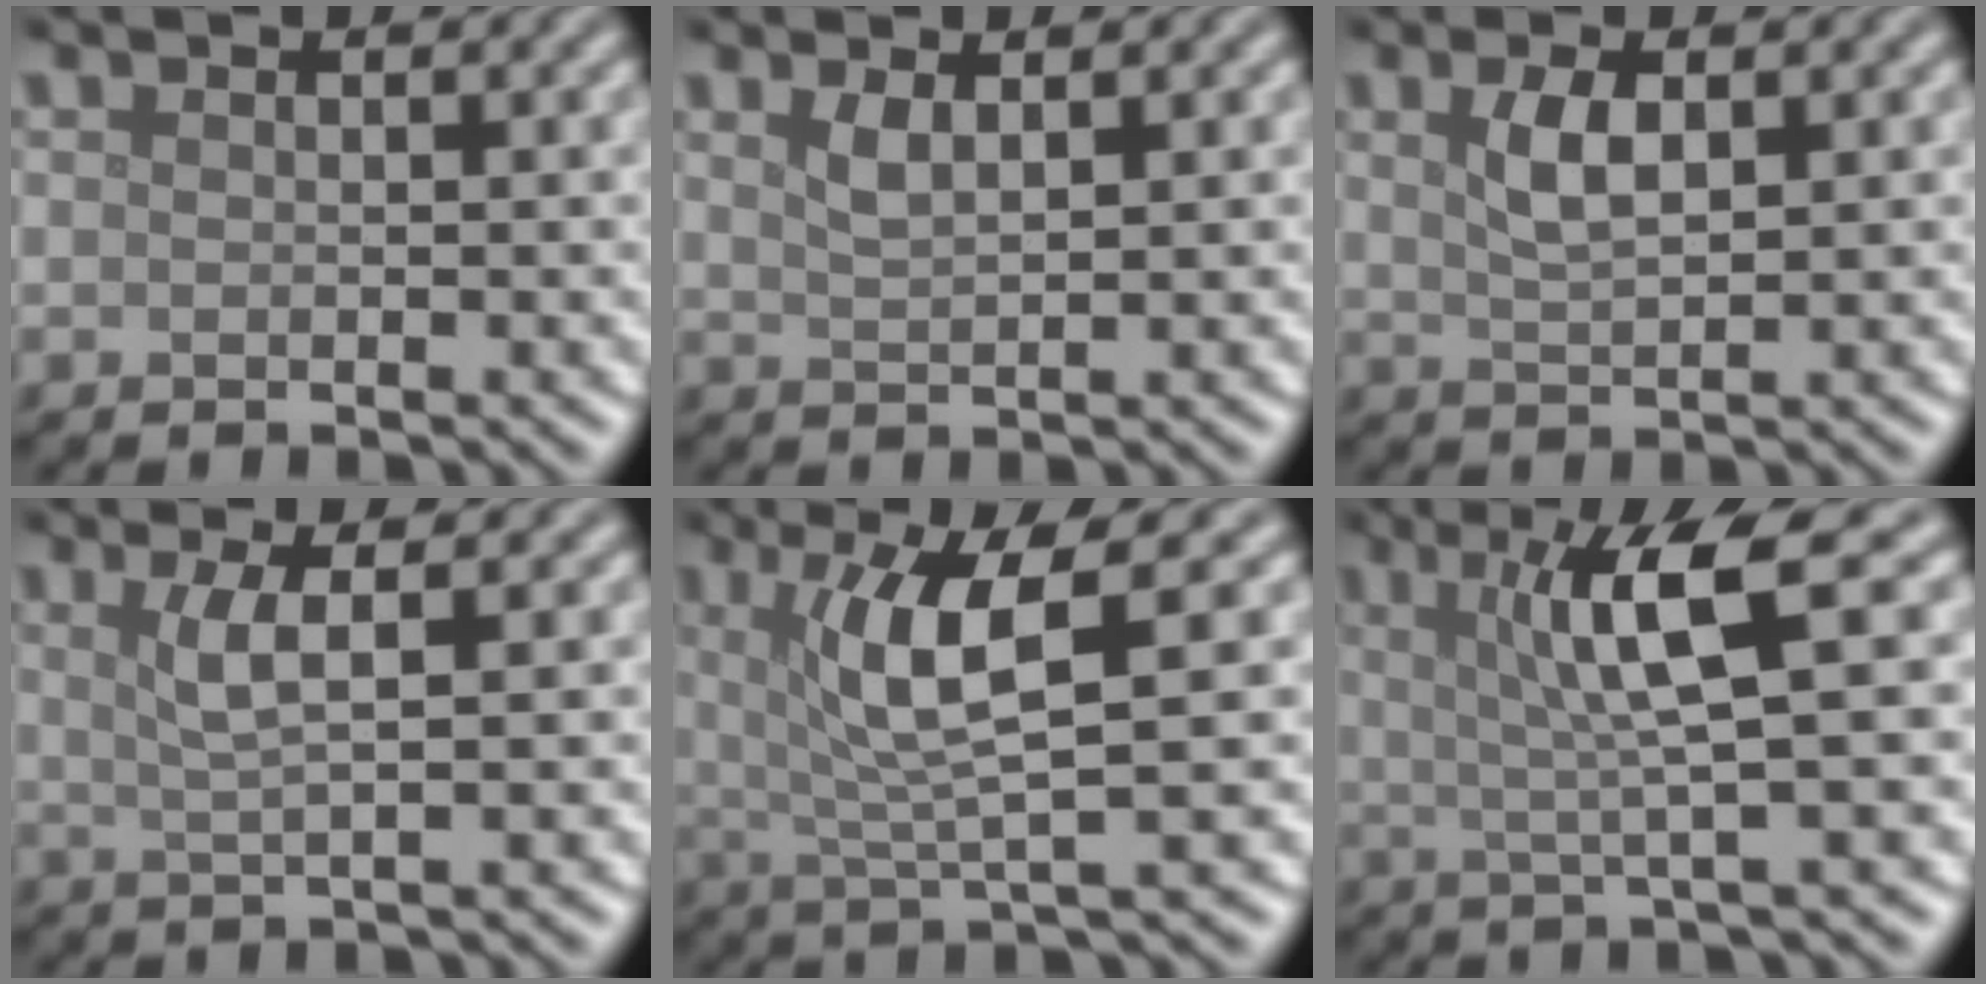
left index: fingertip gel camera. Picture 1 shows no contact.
{"total": 1.6, "force": [1.0, 0.5, 1.2], "torque": [-0.026, 0.000, 0.021]}
{"total": 2.6, "force": [1.0, 1.0, 2.2], "torque": [-0.047, 0.002, 0.021]}
{"total": 2.8, "force": [0.9, 0.6, 2.6], "torque": [-0.046, 0.000, 0.016]}
{"total": 6.0, "force": [1.6, 1.0, 5.7], "torque": [-0.104, 0.002, 0.031]}
{"total": 6.2, "force": [1.4, 0.8, 6.0], "torque": [-0.104, 0.006, 0.026]}